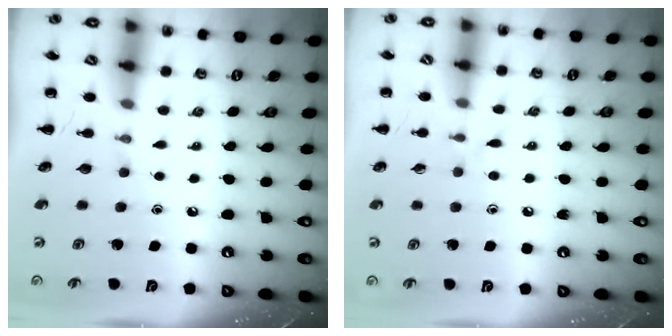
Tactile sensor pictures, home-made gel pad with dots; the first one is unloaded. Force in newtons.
{"total": 4.9, "press": 4.5, "slide": 1.9}